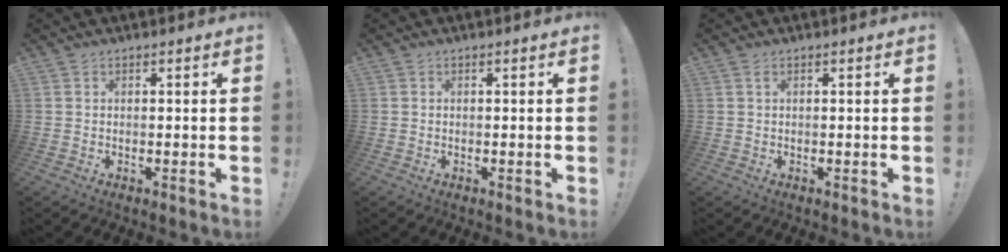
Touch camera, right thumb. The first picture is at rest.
{"total": 0.0}
{"total": 0.8, "force": [0.3, 0.1, 0.8], "torque": [-0.021, 0.003, 0.005]}